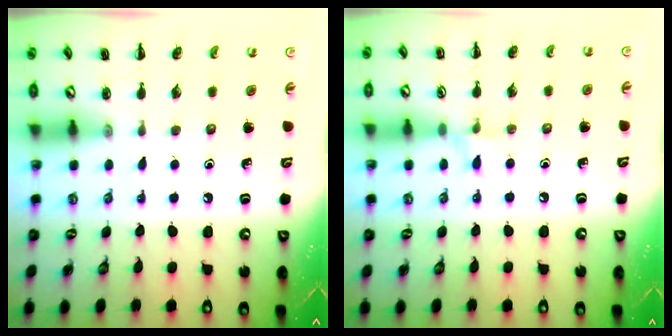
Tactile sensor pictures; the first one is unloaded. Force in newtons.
{"total": 5.1, "press": 4.8, "slide": 1.7}